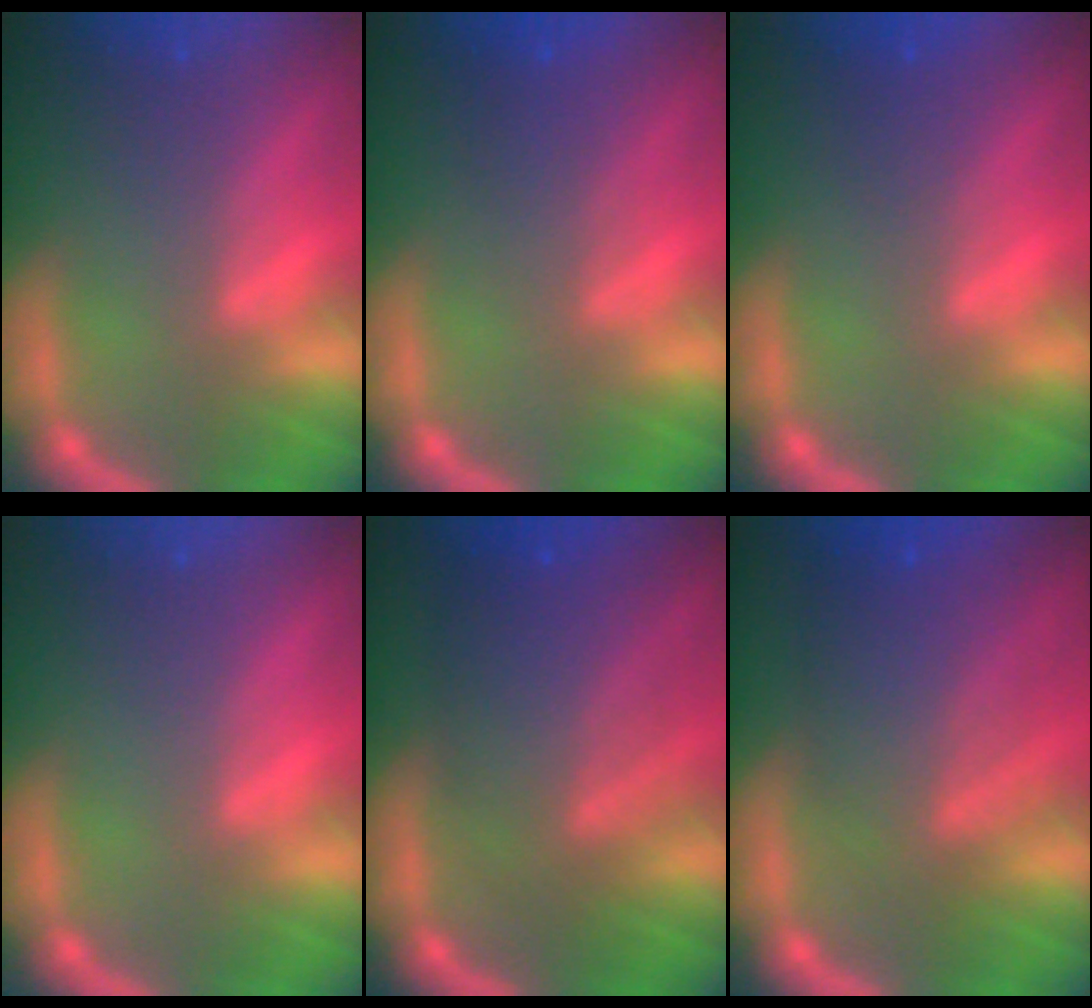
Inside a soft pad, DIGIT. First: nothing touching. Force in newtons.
{"total": 2.5}
{"total": 1.5}
{"total": 0.0}
{"total": 7.5}
{"total": 7.1}